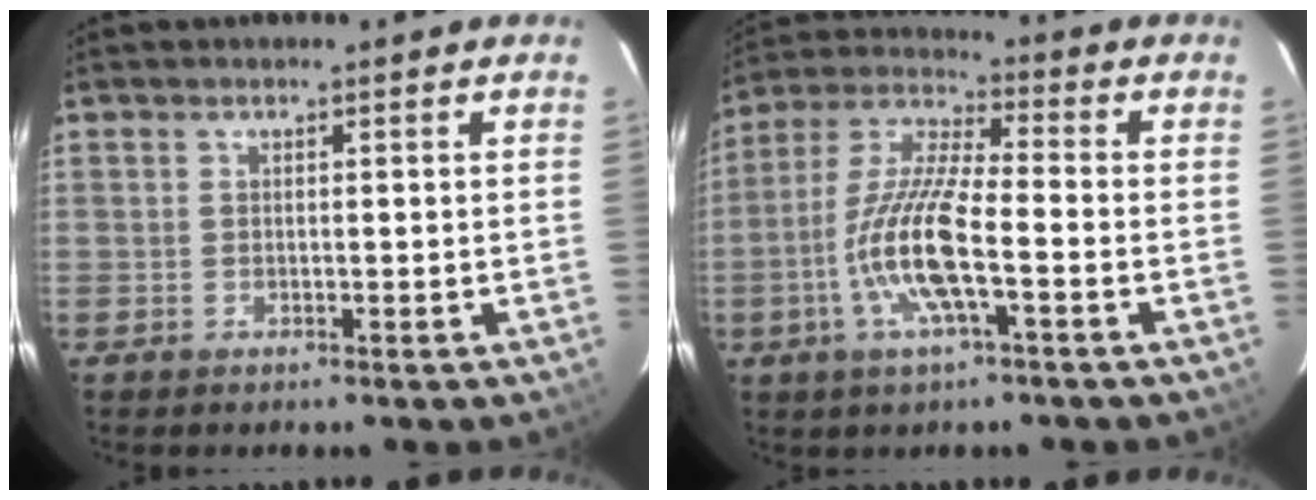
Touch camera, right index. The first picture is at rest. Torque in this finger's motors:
{"motor_torque": [2.14, 0.00, 0.73, 0.21]}